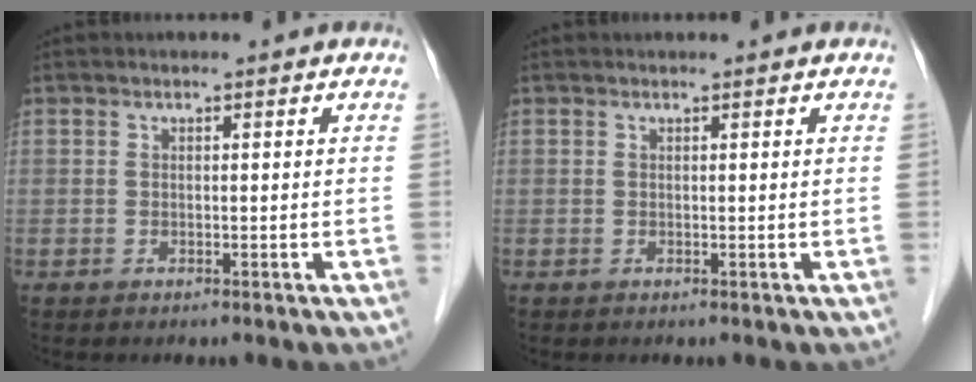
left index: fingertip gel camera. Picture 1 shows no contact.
{"total": 0.6, "force": [0.6, 0.0, 0.1], "torque": [-0.004, 0.005, 0.010]}